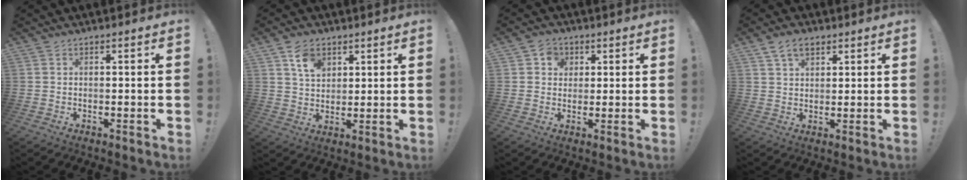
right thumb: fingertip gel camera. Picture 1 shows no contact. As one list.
[{"total": 8.6, "force": [4.7, 6.2, 3.7], "torque": [-0.051, -0.019, 0.086]}, {"total": 5.1, "force": [1.7, 4.6, 1.3], "torque": [-0.014, -0.002, 0.031]}, {"total": 6.2, "force": [3.7, 3.6, 3.5], "torque": [-0.060, -0.005, 0.068]}]